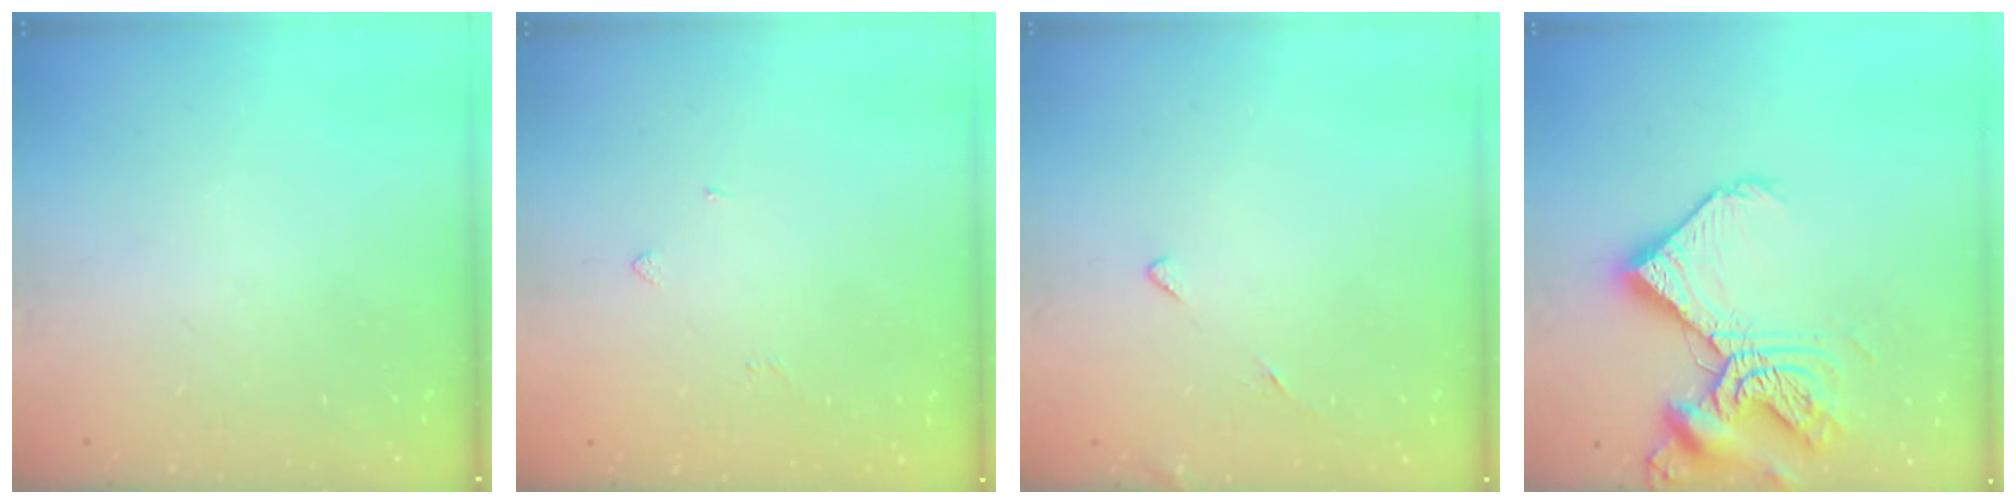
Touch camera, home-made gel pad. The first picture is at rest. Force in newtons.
{"total": 1.9, "press": 1.8, "slide": 0.6}
{"total": 4.6, "press": 4.6, "slide": 0.7}
{"total": 16.8, "press": 16.7, "slide": 1.7}